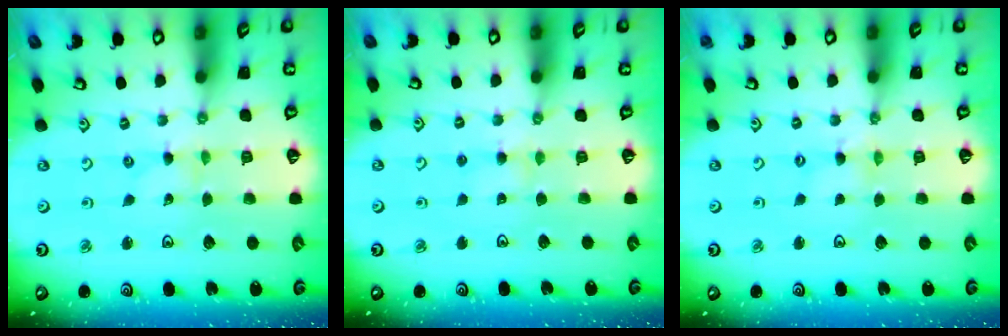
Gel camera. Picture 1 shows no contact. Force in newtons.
{"total": 3.5, "press": 3.5, "slide": 0.5}
{"total": 1.2, "press": 1.2, "slide": 0.2}